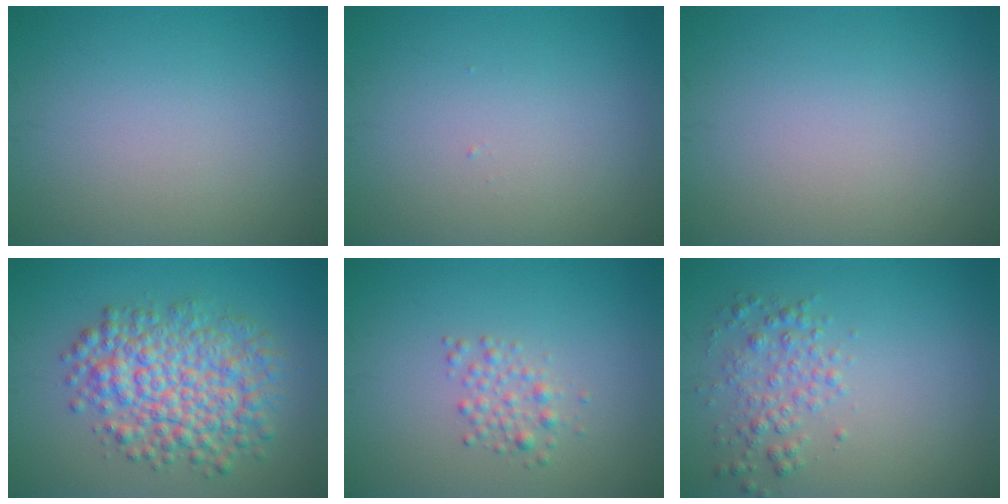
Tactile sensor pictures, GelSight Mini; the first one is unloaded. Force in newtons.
{"total": 0.0}
{"total": 0.0}
{"total": 7.4, "press": 7.4, "slide": 0.1}
{"total": 1.7, "press": 1.7, "slide": 0.0}
{"total": 2.5, "press": 2.5, "slide": 0.1}